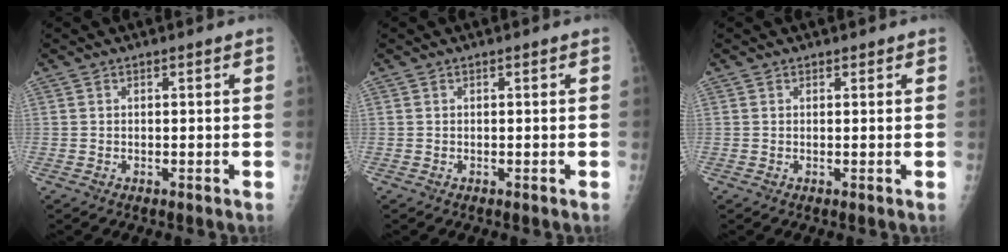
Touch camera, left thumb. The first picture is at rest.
{"total": 0.0}
{"total": 0.7, "force": [0.5, 0.4, 0.0], "torque": [0.005, -0.003, 0.005]}